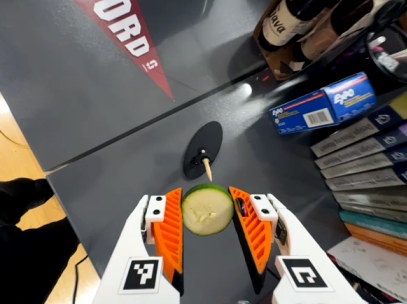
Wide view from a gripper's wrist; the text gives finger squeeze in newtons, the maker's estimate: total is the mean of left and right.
{"total": 10.1, "left": 10.5, "right": 9.8}